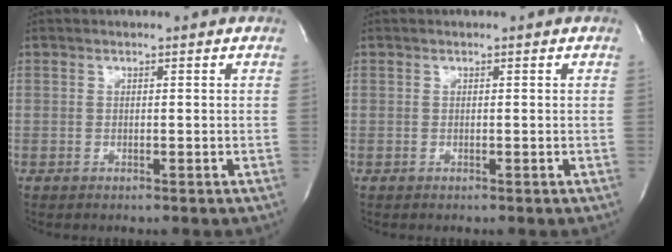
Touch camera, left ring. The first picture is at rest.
{"total": 0.0}